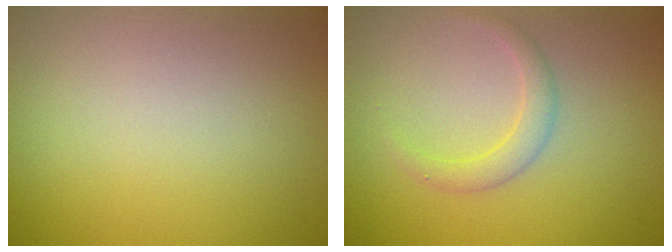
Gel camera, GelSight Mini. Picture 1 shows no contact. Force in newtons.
{"total": 1.8, "press": 1.8, "slide": 0.1}